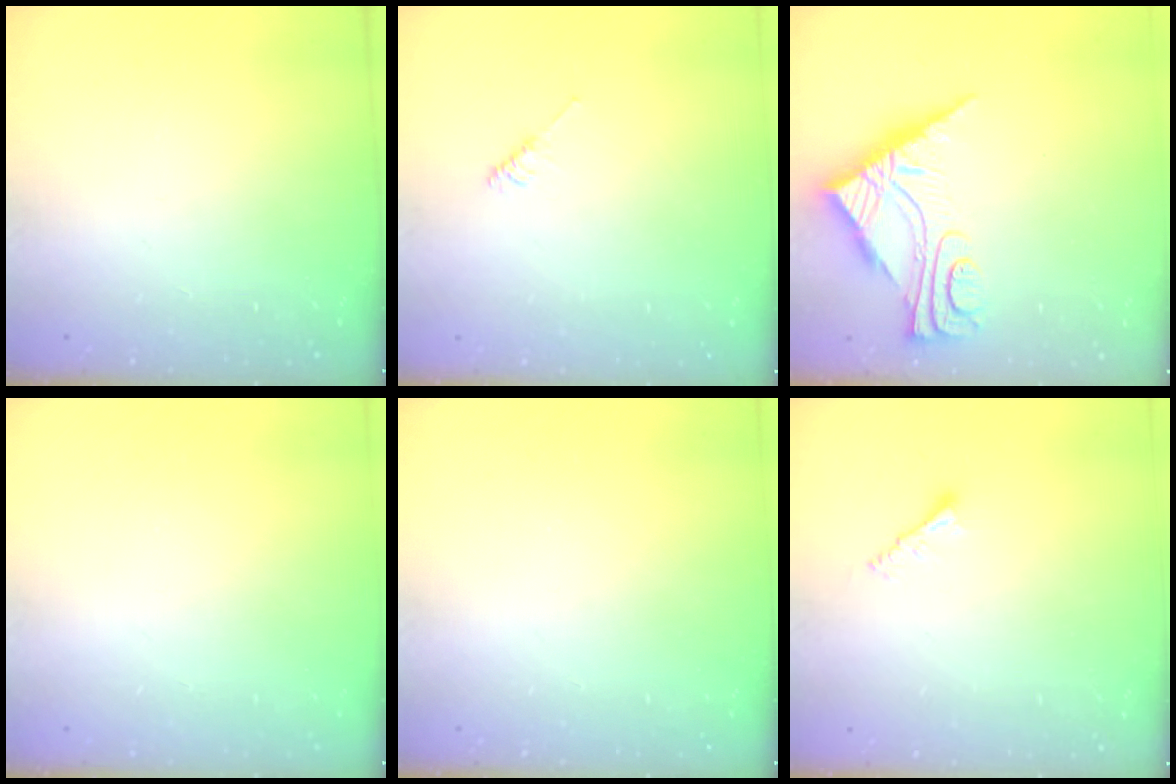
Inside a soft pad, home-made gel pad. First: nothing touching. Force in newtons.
{"total": 2.2, "press": 2.2, "slide": 0.5}
{"total": 8.8, "press": 8.8, "slide": 0.7}
{"total": 0.0}
{"total": 0.0}
{"total": 3.0, "press": 3.0, "slide": 0.1}